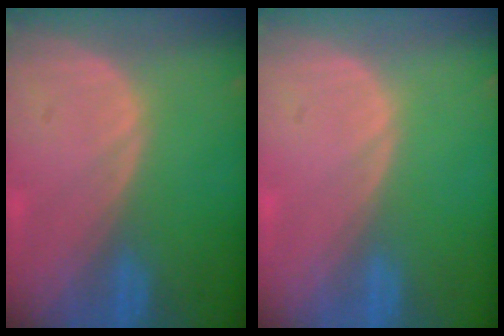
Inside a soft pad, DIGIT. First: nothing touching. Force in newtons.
{"total": 0.0}